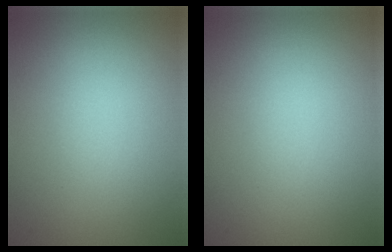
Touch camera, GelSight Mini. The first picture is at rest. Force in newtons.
{"total": 0.0}